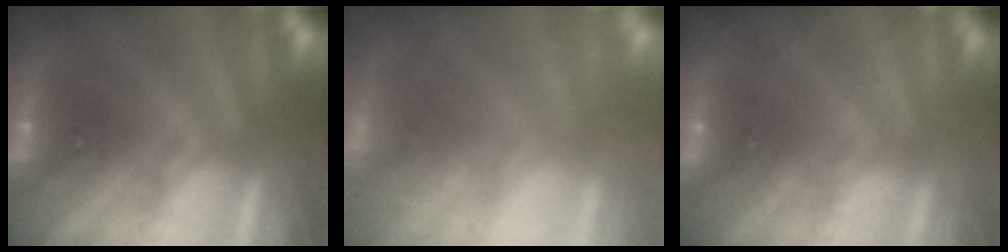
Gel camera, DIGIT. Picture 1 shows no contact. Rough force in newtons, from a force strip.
{"total": 7.6}
{"total": 1.9}